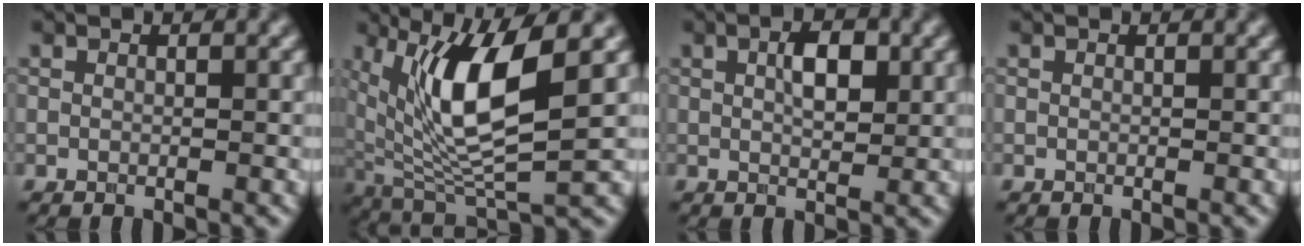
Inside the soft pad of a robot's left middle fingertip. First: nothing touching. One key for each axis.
{"total": 8.5, "fx": 2.4, "fy": 2.3, "fz": 7.8, "tx": -0.152, "ty": -0.009, "tz": 0.062}
{"total": 2.7, "fx": 0.5, "fy": 1.2, "fz": 2.4, "tx": -0.042, "ty": 0.008, "tz": 0.021}
{"total": 0.0}